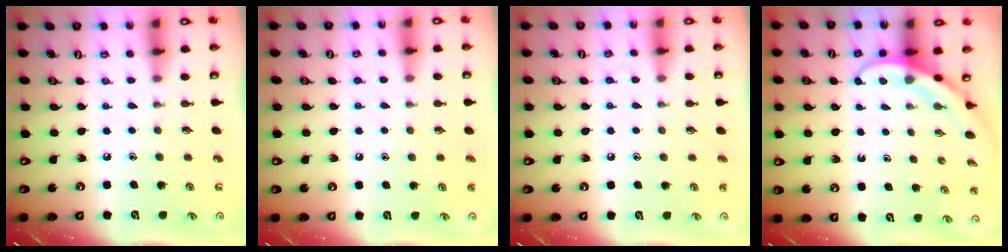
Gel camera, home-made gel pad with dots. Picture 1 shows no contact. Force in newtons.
{"total": 4.5, "press": 4.5, "slide": 0.5}
{"total": 5.2, "press": 5.2, "slide": 0.6}
{"total": 3.1, "press": 3.1, "slide": 0.1}